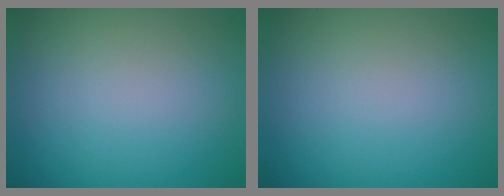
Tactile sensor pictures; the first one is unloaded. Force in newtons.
{"total": 0.0}